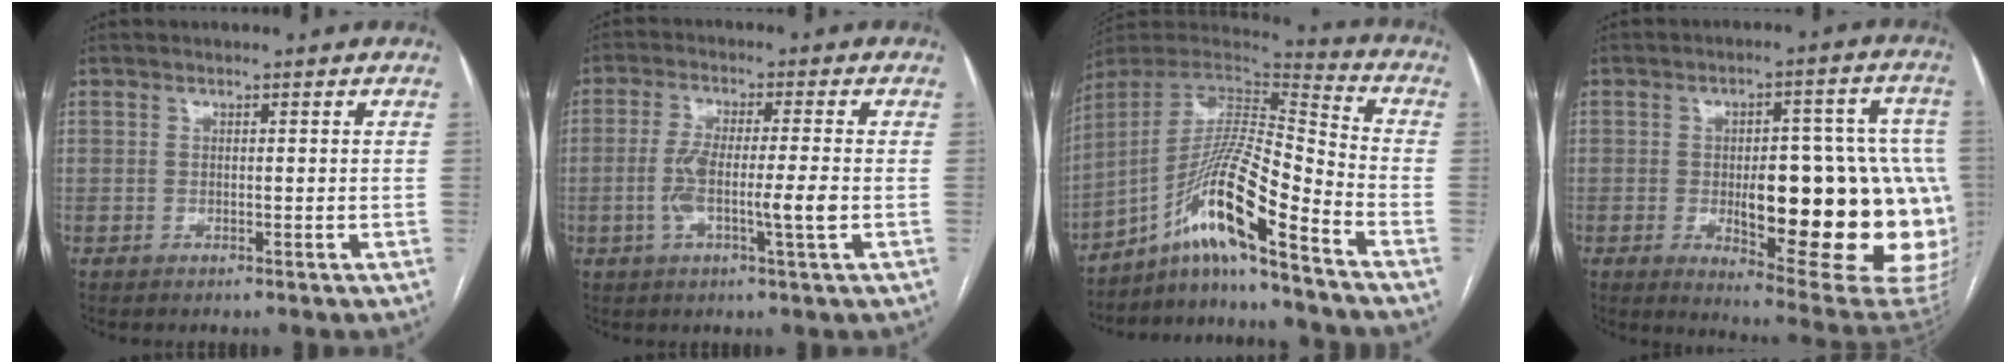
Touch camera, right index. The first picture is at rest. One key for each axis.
{"total": 7.2, "fx": -1.5, "fy": 0.3, "fz": 7.0, "tx": -0.135, "ty": 0.002, "tz": -0.028}
{"total": 14.8, "fx": -9.6, "fy": -0.2, "fz": 11.2, "tx": -0.208, "ty": 0.012, "tz": -0.172}
{"total": 24.7, "fx": -2.8, "fy": 7.1, "fz": 23.5, "tx": -0.210, "ty": 0.019, "tz": -0.009}